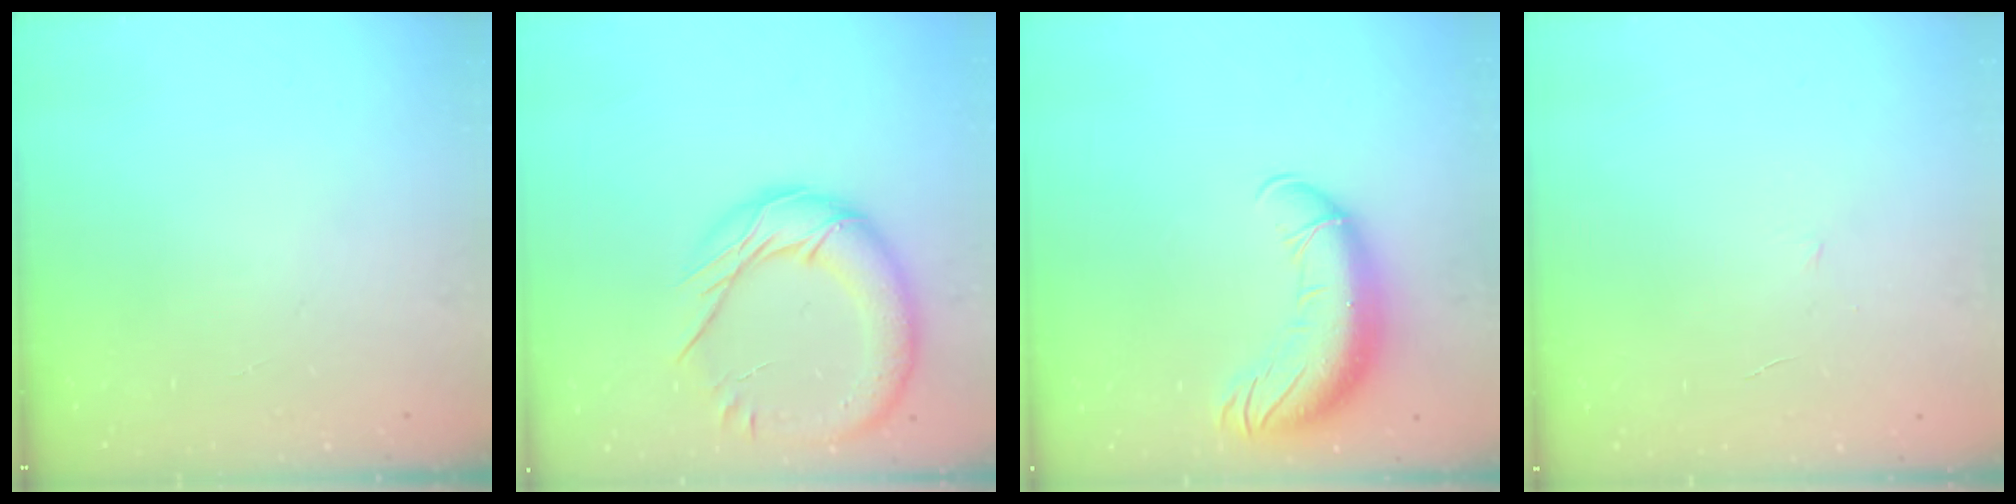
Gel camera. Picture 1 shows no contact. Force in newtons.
{"total": 18.5, "press": 18.4, "slide": 2.1}
{"total": 15.8, "press": 15.4, "slide": 3.6}
{"total": 3.6, "press": 3.5, "slide": 1.0}